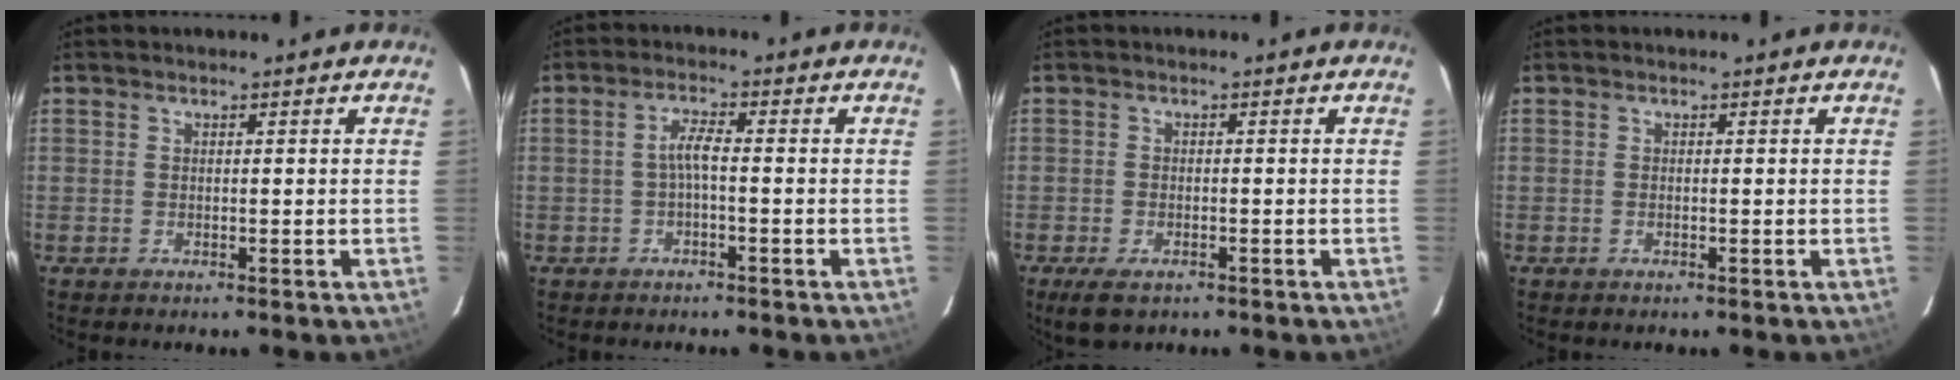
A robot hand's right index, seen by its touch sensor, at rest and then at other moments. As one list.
[{"total": 2.5, "force": [-0.8, 0.1, 2.3], "torque": [-0.049, 0.006, -0.015]}, {"total": 4.5, "force": [-2.9, 2.2, 2.7], "torque": [-0.066, -0.014, -0.050]}, {"total": 0.0}]